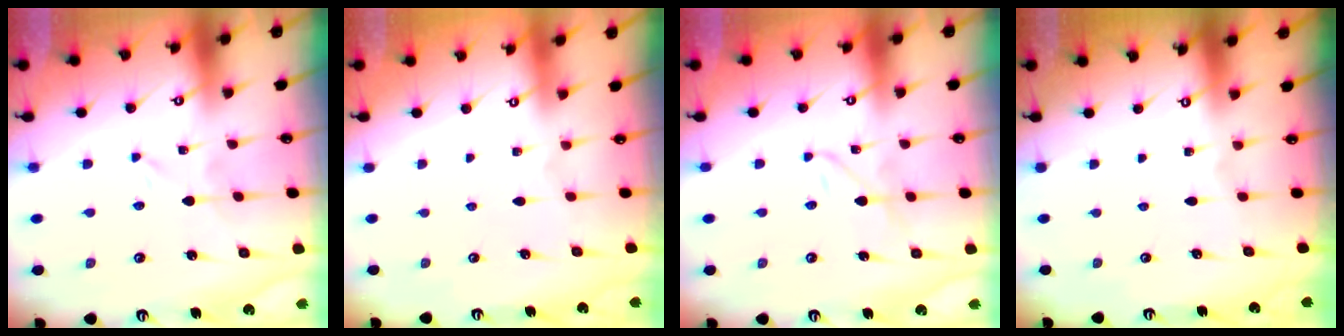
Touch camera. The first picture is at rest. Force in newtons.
{"total": 0.0}
{"total": 2.5, "press": 2.5, "slide": 0.3}
{"total": 0.0}